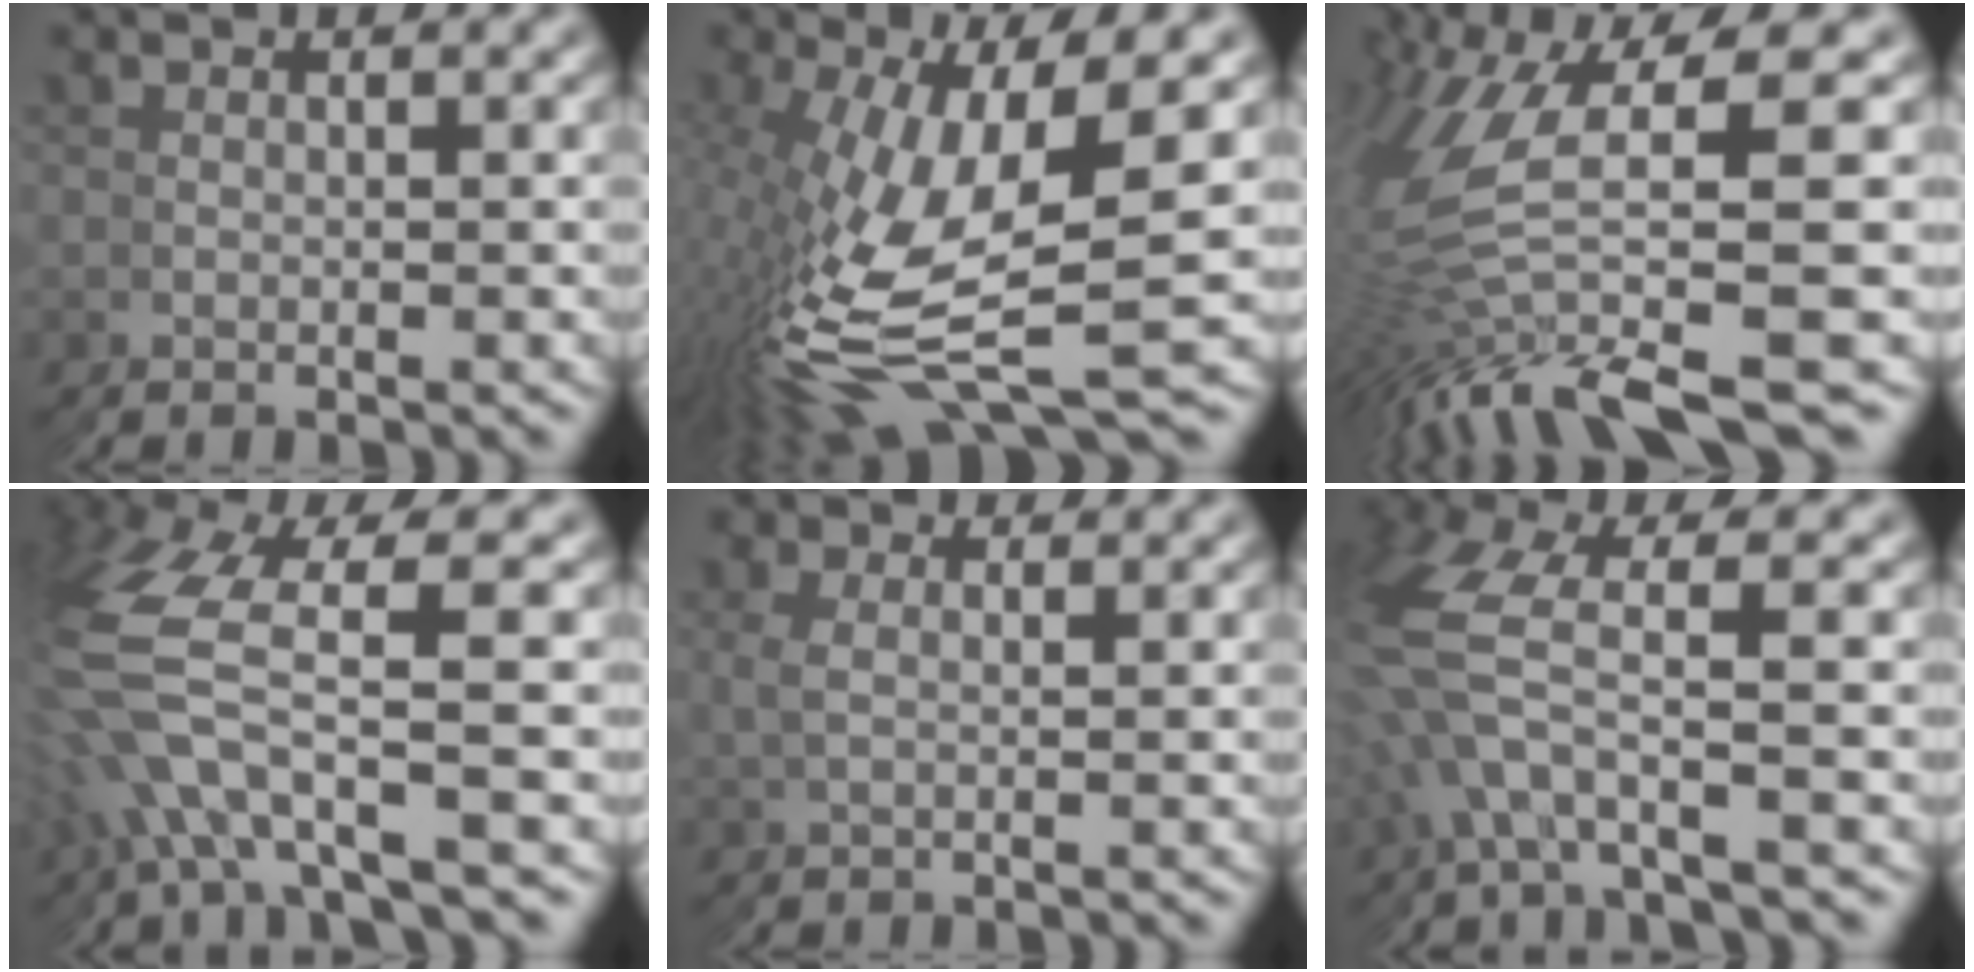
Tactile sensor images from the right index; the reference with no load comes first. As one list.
[{"total": 8.6, "force": [0.1, 3.4, 7.9], "torque": [-0.187, -0.014, 0.022]}, {"total": 6.5, "force": [-0.2, 3.5, 5.4], "torque": [-0.143, -0.001, -0.005]}, {"total": 4.3, "force": [1.8, 2.2, 3.2], "torque": [-0.112, 0.016, 0.020]}, {"total": 1.0, "force": [1.0, 0.0, 0.1], "torque": [0.001, 0.007, 0.014]}, {"total": 2.8, "force": [1.5, 1.3, 1.9], "torque": [-0.082, 0.009, 0.028]}]